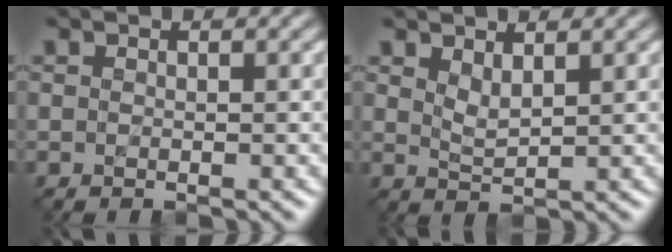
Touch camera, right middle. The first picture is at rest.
{"total": 1.4, "force": [1.2, 0.3, 0.7], "torque": [-0.016, -0.002, 0.027]}